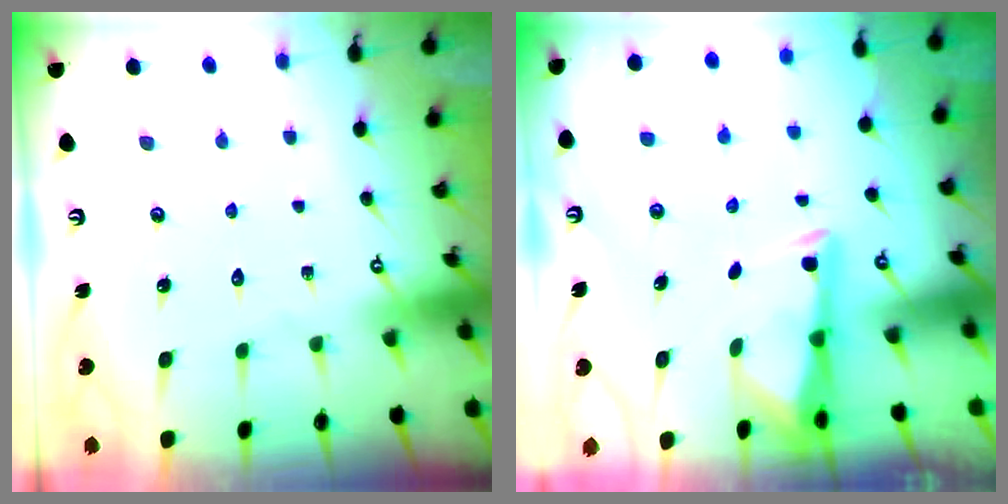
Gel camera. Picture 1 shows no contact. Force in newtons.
{"total": 3.2, "press": 3.2, "slide": 0.5}